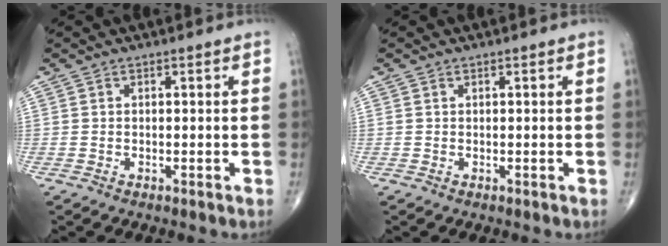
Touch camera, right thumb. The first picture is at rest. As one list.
[{"total": 0.0}]